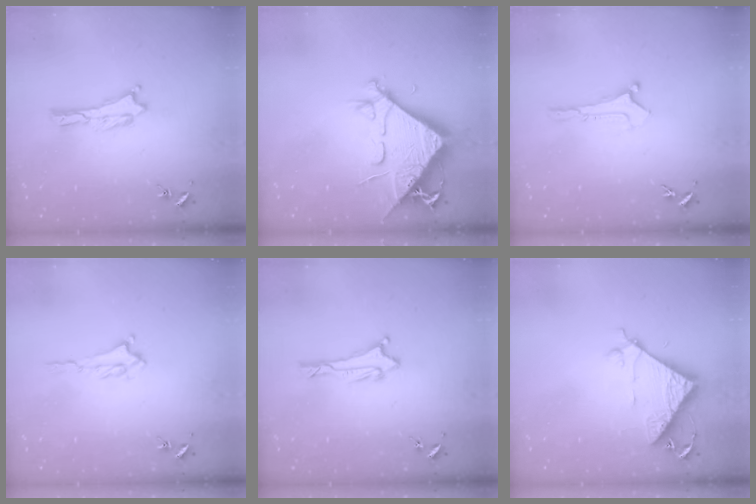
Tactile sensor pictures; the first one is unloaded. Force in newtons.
{"total": 9.5, "press": 9.4, "slide": 1.2}
{"total": 0.0}
{"total": 1.2, "press": 1.1, "slide": 0.5}
{"total": 1.3, "press": 1.3, "slide": 0.1}
{"total": 7.7, "press": 7.7, "slide": 0.7}